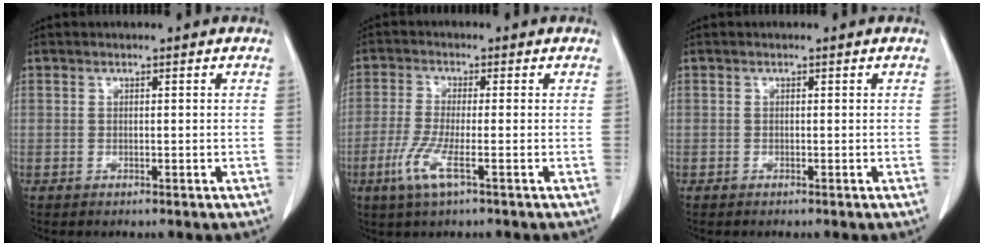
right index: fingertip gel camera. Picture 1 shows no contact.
{"total": 5.6, "force": [-2.5, 0.4, 5.0], "torque": [-0.110, -0.015, -0.052]}
{"total": 0.0}